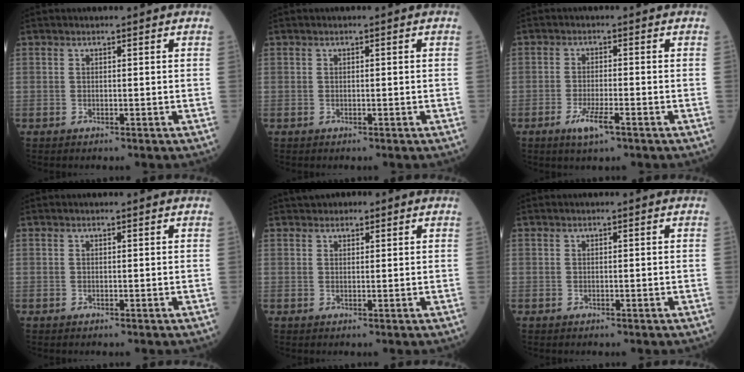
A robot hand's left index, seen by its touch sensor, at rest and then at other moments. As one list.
[{"total": 0.0}, {"total": 3.8, "force": [-2.2, 0.6, 3.1], "torque": [-0.068, -0.007, -0.040]}, {"total": 0.0}, {"total": 2.2, "force": [1.6, 1.4, 0.6], "torque": [-0.006, 0.015, 0.018]}, {"total": 0.0}]